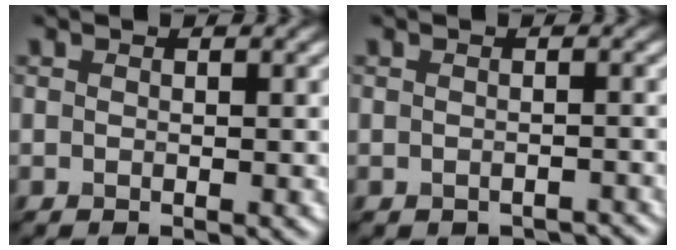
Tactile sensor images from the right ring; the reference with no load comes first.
{"total": 2.5, "force": [-2.4, -0.7, -0.5], "torque": [-0.025, -0.010, -0.009]}